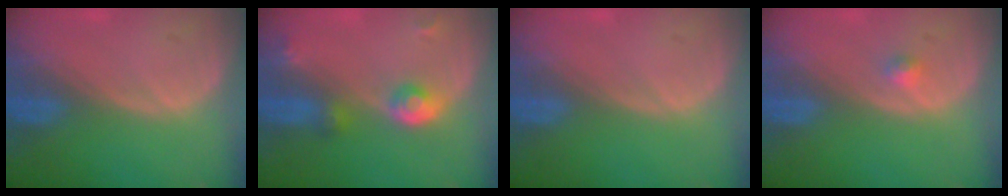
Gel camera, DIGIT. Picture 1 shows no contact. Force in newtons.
{"total": 4.0, "press": 3.9, "slide": 0.9}
{"total": 0.0}
{"total": 1.2, "press": 1.1, "slide": 0.6}